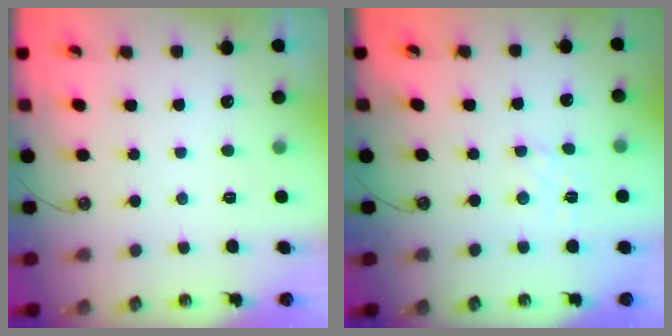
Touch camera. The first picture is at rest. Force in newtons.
{"total": 2.5, "press": 2.4, "slide": 0.4}